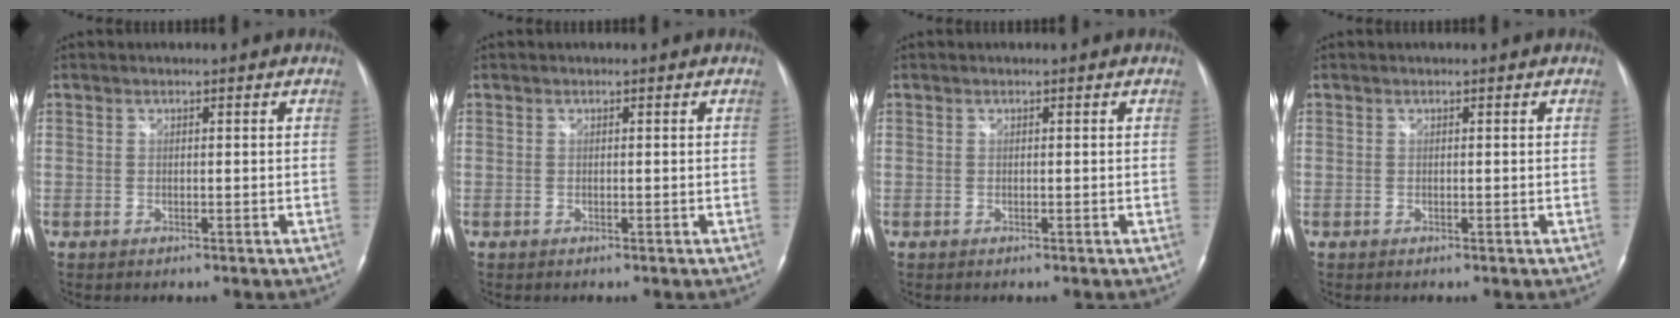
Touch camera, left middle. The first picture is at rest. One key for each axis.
{"total": 0.0}
{"total": 0.0}
{"total": 0.0}